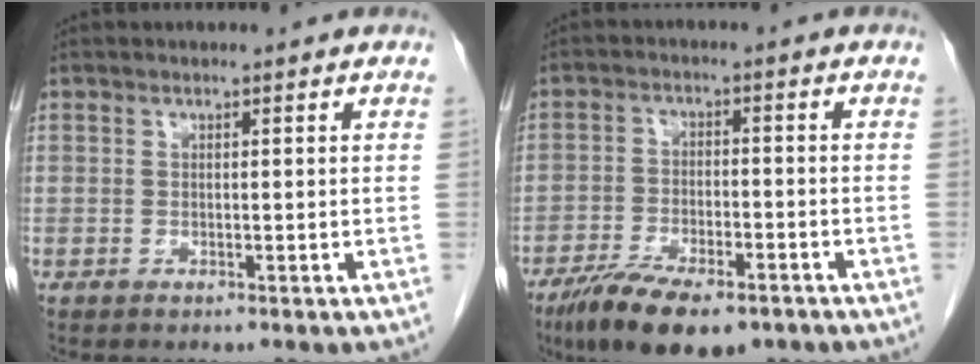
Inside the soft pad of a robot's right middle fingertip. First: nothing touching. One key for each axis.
{"total": 12.2, "fx": -8.6, "fy": 4.1, "fz": 7.7, "tx": -0.125, "ty": -0.013, "tz": -0.139}